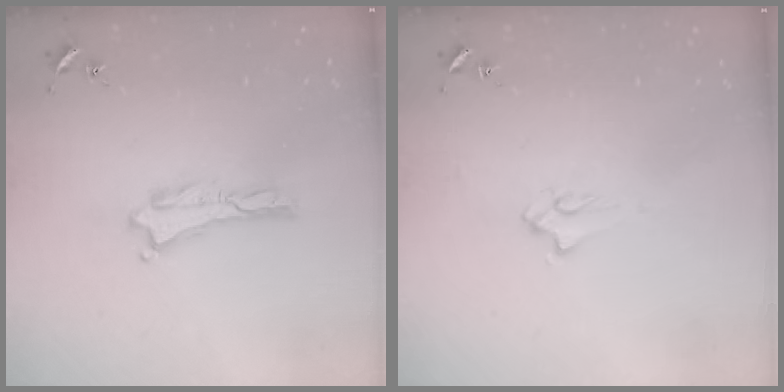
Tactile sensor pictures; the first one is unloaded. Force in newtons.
{"total": 2.0, "press": 2.0, "slide": 0.3}